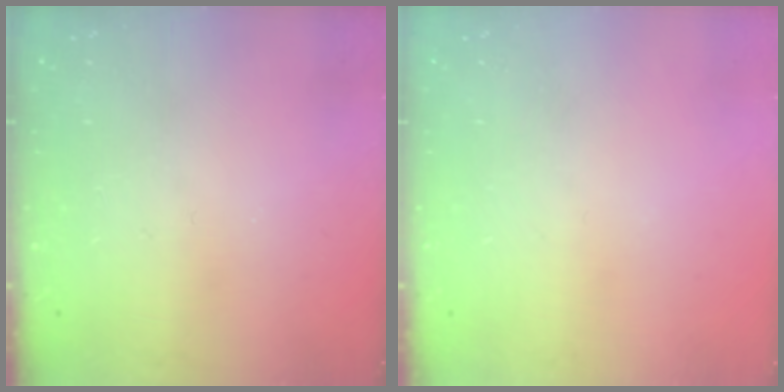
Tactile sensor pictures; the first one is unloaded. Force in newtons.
{"total": 0.0}